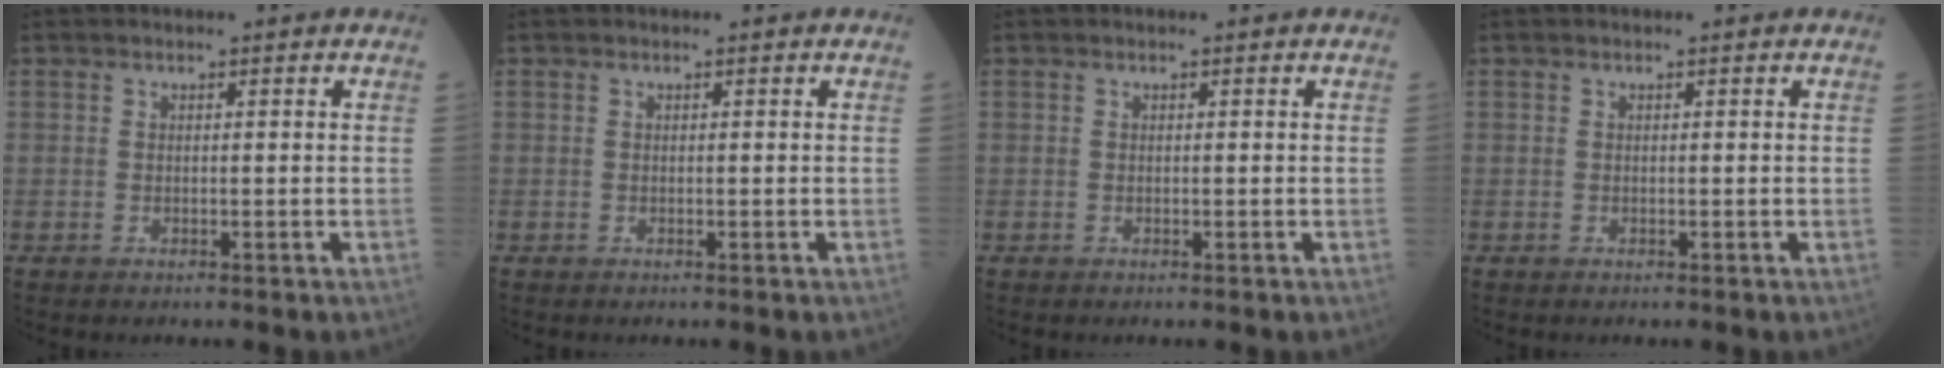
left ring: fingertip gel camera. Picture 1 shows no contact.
{"total": 0.0}
{"total": 0.0}
{"total": 0.0}